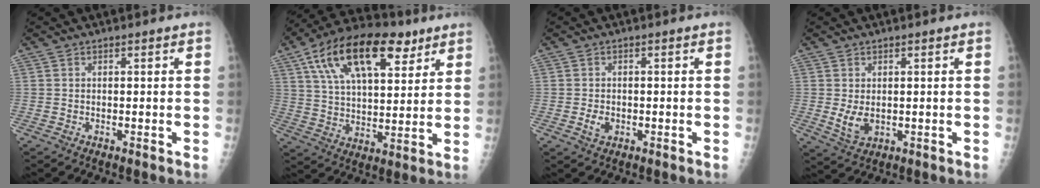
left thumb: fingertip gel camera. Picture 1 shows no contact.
{"total": 21.9, "force": [10.8, 10.9, 15.7], "torque": [-0.250, -0.007, 0.185]}
{"total": 2.5, "force": [-0.7, 1.8, 1.6], "torque": [-0.026, 0.002, -0.010]}
{"total": 4.3, "force": [-0.1, 2.8, 3.3], "torque": [-0.055, -0.010, 0.008]}